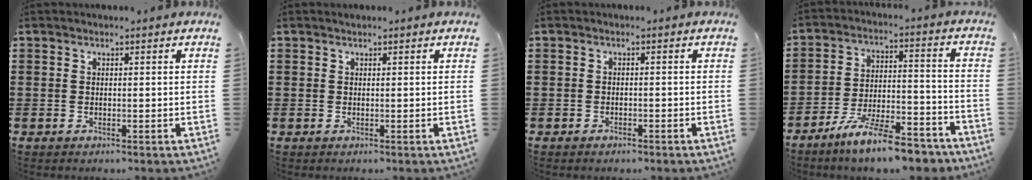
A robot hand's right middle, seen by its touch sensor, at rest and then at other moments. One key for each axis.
{"total": 0.0}
{"total": 0.7, "fx": -0.7, "fy": 0.2, "fz": 0.1, "tx": -0.004, "ty": 0.000, "tz": -0.015}
{"total": 10.7, "fx": -9.1, "fy": 1.2, "fz": 5.4, "tx": -0.095, "ty": 0.022, "tz": -0.175}